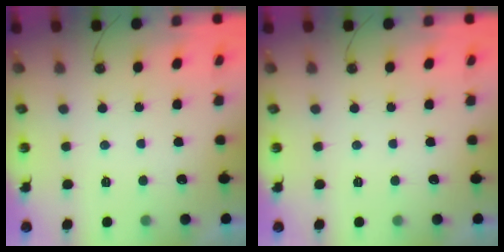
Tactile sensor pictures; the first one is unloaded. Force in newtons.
{"total": 0.0}